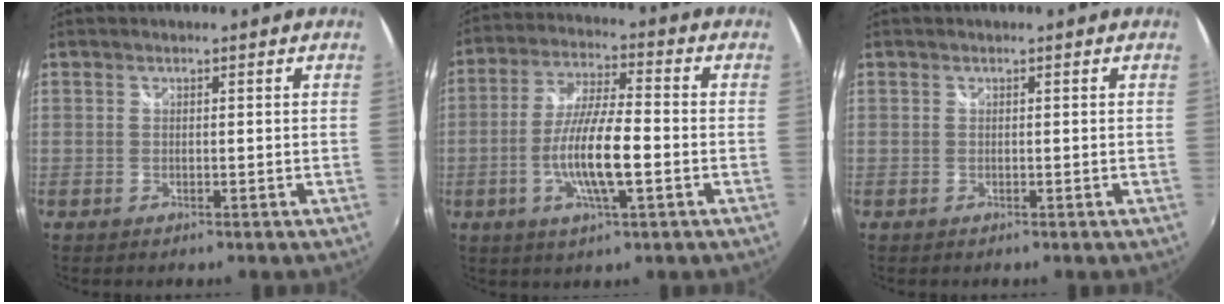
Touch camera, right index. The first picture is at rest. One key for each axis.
{"total": 11.5, "fx": -3.1, "fy": 2.1, "fz": 10.9, "tx": -0.215, "ty": -0.005, "tz": -0.058}
{"total": 0.0}